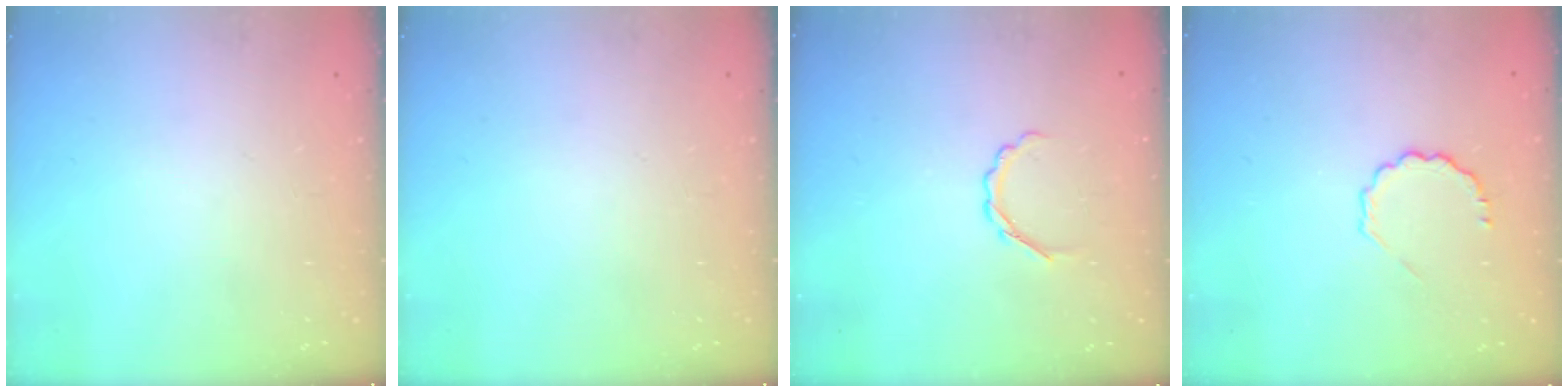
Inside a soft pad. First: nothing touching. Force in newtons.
{"total": 0.0}
{"total": 3.6, "press": 3.5, "slide": 0.9}
{"total": 6.1, "press": 5.9, "slide": 1.6}